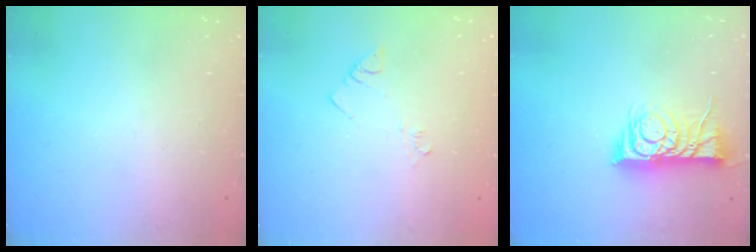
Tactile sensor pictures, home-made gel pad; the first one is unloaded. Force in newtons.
{"total": 4.1, "press": 4.1, "slide": 0.4}
{"total": 9.7, "press": 9.7, "slide": 0.6}